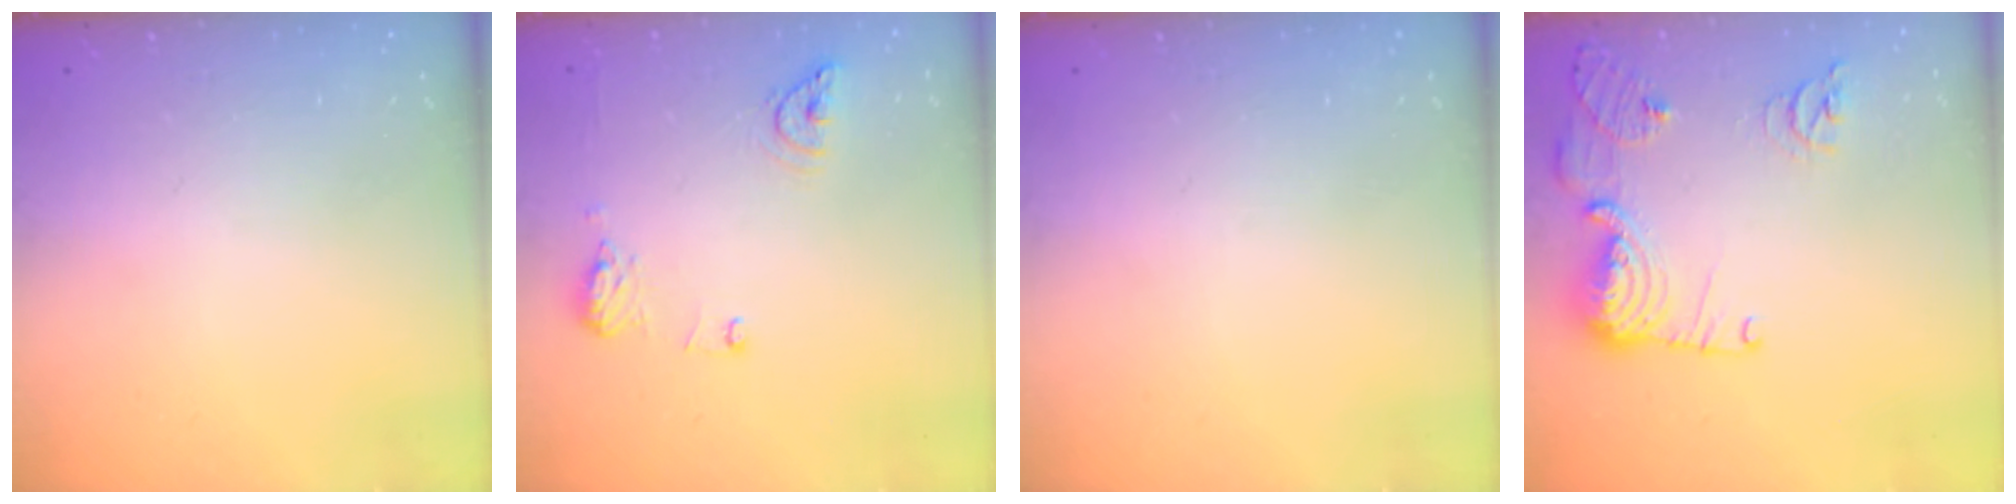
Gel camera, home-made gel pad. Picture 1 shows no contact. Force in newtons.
{"total": 12.8, "press": 10.6, "slide": 7.2}
{"total": 0.0}
{"total": 15.2, "press": 14.9, "slide": 2.8}